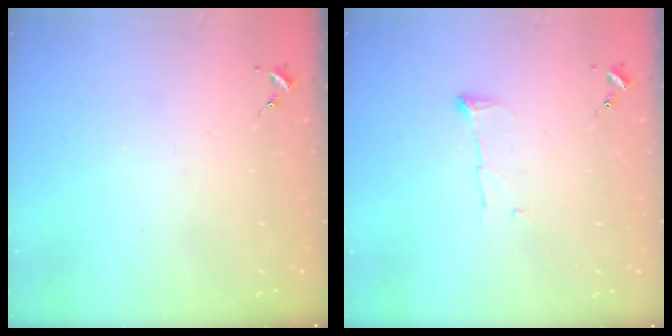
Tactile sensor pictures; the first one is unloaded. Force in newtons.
{"total": 5.4, "press": 5.4, "slide": 0.6}